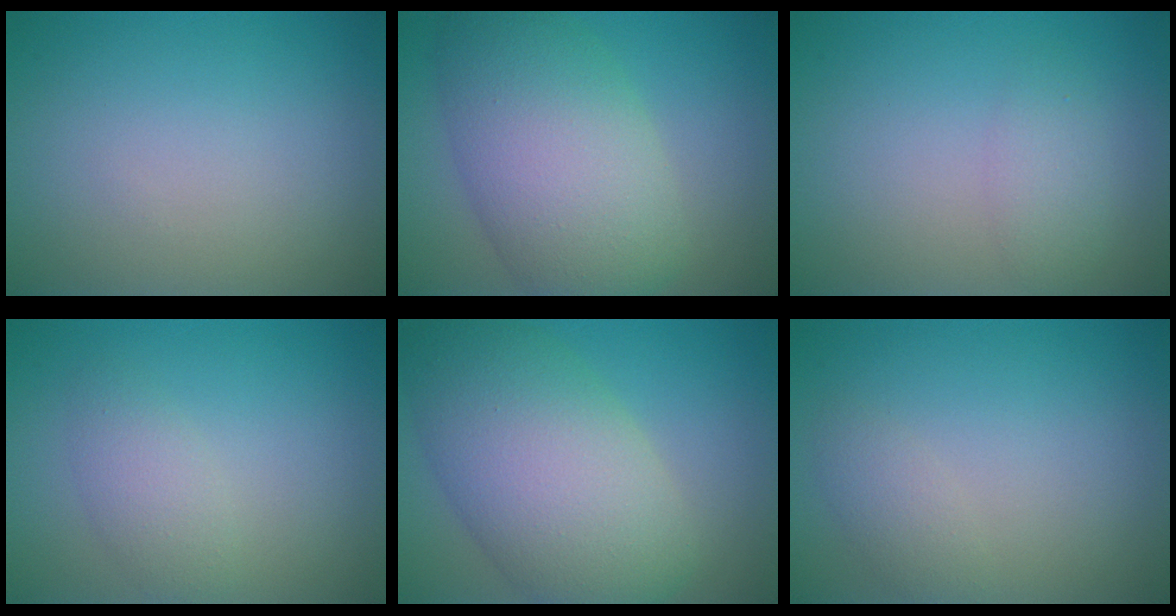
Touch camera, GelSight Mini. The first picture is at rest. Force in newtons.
{"total": 9.4, "press": 9.4, "slide": 0.5}
{"total": 1.7, "press": 1.7, "slide": 0.1}
{"total": 2.2, "press": 2.2, "slide": 0.1}
{"total": 10.5, "press": 10.5, "slide": 0.7}
{"total": 1.5, "press": 1.5, "slide": 0.1}